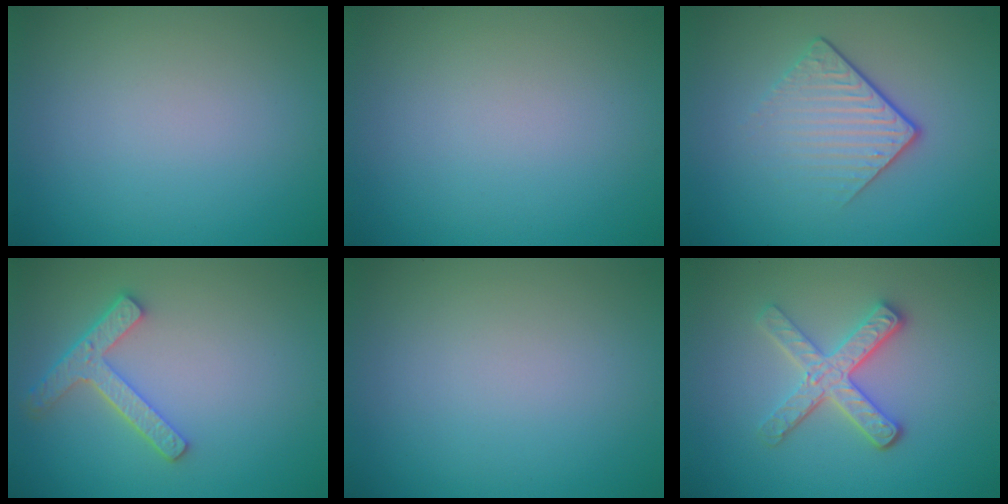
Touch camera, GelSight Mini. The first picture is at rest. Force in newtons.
{"total": 0.0}
{"total": 4.0, "press": 2.4, "slide": 3.2}
{"total": 3.9, "press": 3.1, "slide": 2.3}
{"total": 0.0}
{"total": 3.6, "press": 3.1, "slide": 1.8}